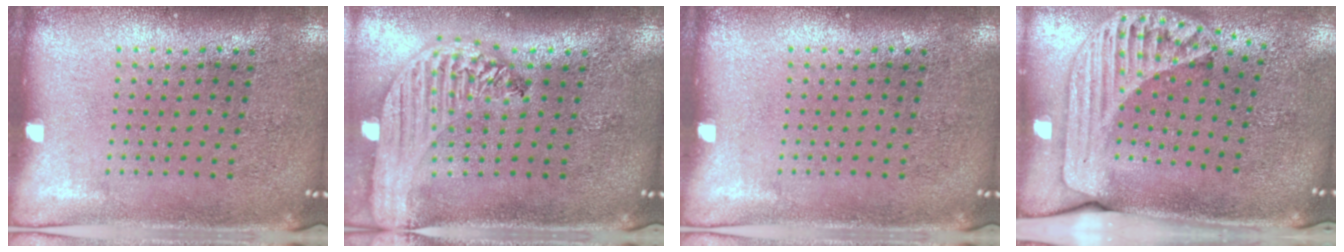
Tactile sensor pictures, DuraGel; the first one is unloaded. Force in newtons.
{"total": 3.0, "press": 2.4, "slide": 1.8}
{"total": 0.0}
{"total": 2.2, "press": 1.7, "slide": 1.4}